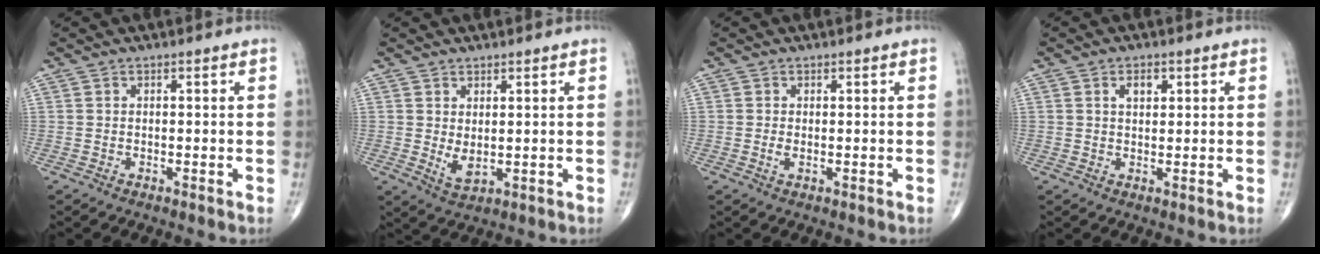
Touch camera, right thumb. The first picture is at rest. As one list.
[{"total": 3.5, "force": [0.4, 1.8, 3.0], "torque": [-0.049, -0.011, 0.017]}, {"total": 1.1, "force": [-0.1, 0.5, 1.0], "torque": [-0.023, -0.003, -0.001]}, {"total": 2.8, "force": [1.1, 1.6, 2.0], "torque": [-0.025, -0.003, 0.017]}]